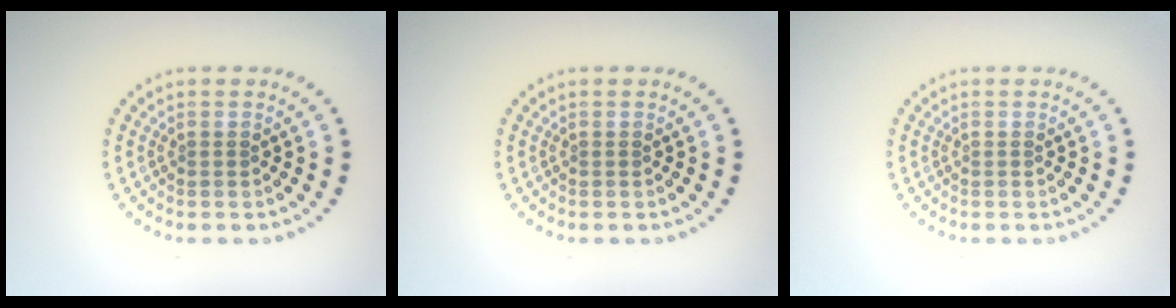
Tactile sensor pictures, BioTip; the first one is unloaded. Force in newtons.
{"total": 0.0}
{"total": 0.0}